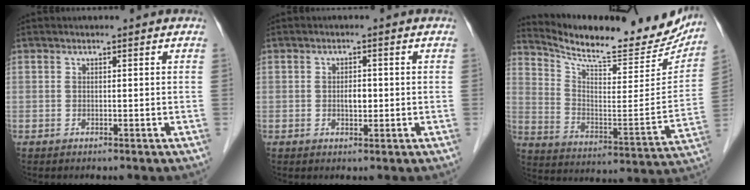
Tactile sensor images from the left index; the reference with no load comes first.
{"total": 2.0, "force": [-0.3, 1.1, 1.6], "torque": [-0.028, 0.001, -0.003]}
{"total": 21.8, "force": [20.2, 4.3, 7.0], "torque": [-0.116, -0.054, 0.285]}